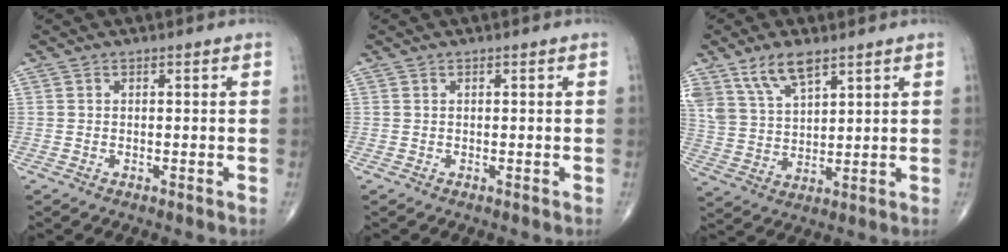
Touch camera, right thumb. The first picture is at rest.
{"total": 0.0}
{"total": 9.0, "force": [6.1, 3.7, 5.5], "torque": [-0.100, -0.023, 0.127]}